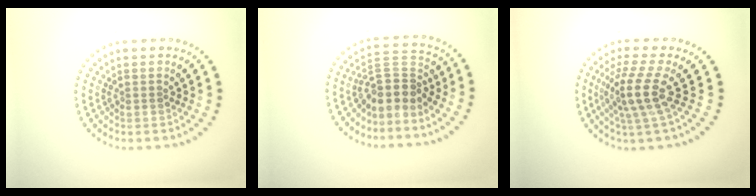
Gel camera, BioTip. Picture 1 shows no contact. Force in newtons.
{"total": 3.4, "press": 2.6, "slide": 2.1}
{"total": 4.2, "press": 3.1, "slide": 2.9}